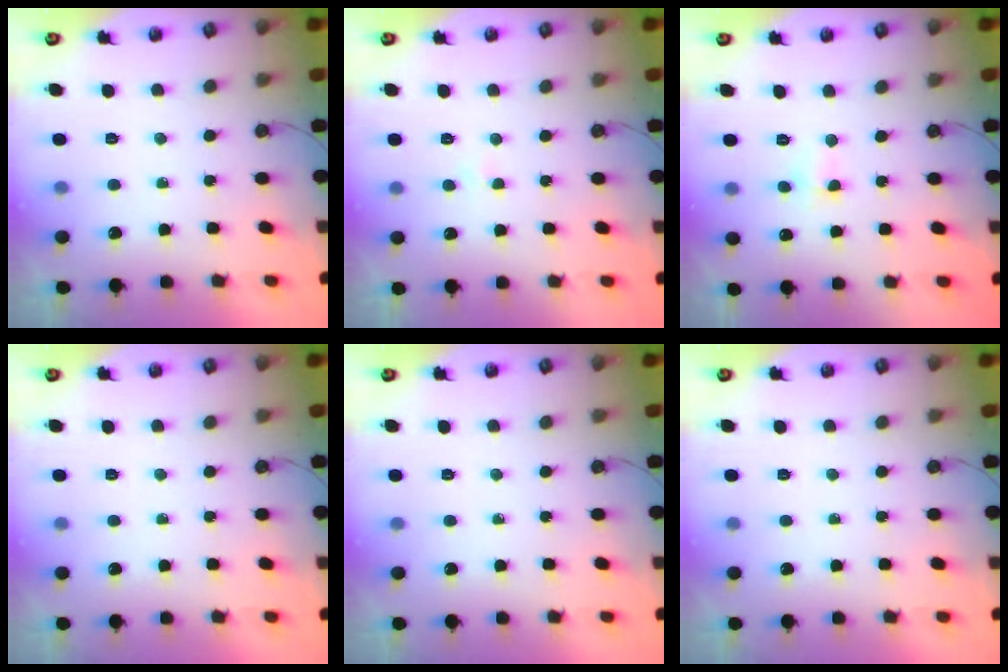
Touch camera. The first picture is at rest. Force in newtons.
{"total": 2.3, "press": 2.3, "slide": 0.4}
{"total": 4.5, "press": 3.2, "slide": 3.2}
{"total": 0.0}
{"total": 0.0}
{"total": 0.0}